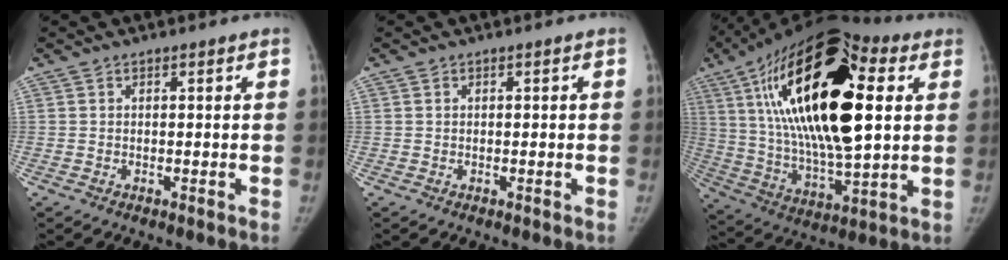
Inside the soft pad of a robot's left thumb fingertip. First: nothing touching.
{"total": 0.0}
{"total": 32.0, "force": [8.3, 12.9, 28.1], "torque": [-0.502, -0.005, 0.129]}